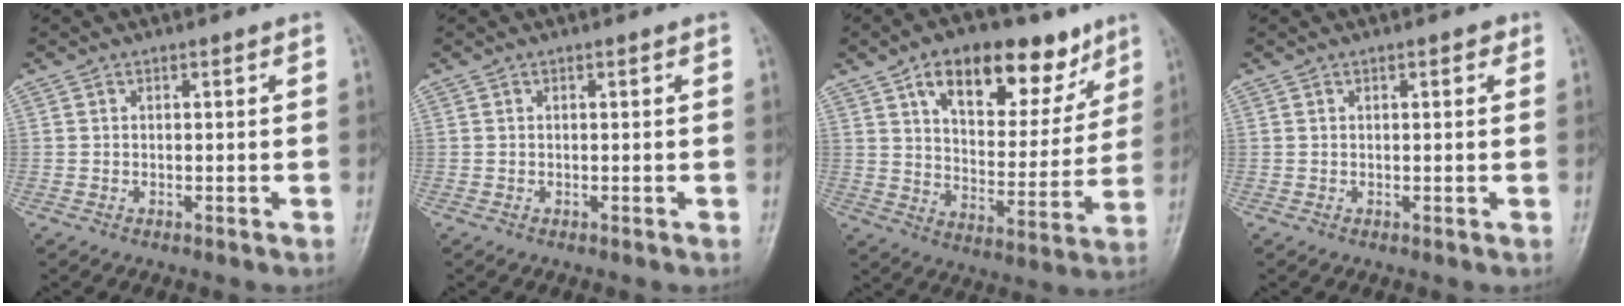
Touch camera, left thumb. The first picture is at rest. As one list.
[{"total": 0.0}, {"total": 20.2, "force": [11.5, 10.5, 12.9], "torque": [-0.140, -0.035, 0.179]}, {"total": 1.5, "force": [0.7, 0.7, 1.1], "torque": [-0.010, 0.000, 0.007]}]